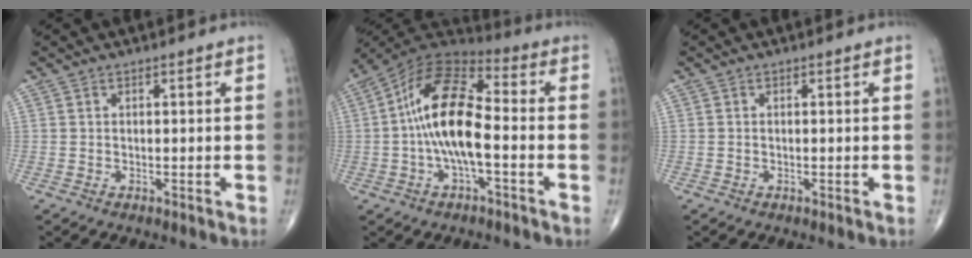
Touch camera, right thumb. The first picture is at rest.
{"total": 15.5, "force": [-1.5, 6.4, 14.1], "torque": [-0.263, 0.043, -0.039]}
{"total": 0.0}